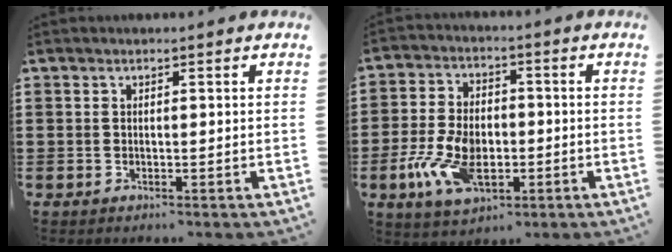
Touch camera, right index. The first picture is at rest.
{"total": 9.3, "force": [-2.8, 5.3, 7.1], "torque": [-0.175, -0.007, -0.054]}